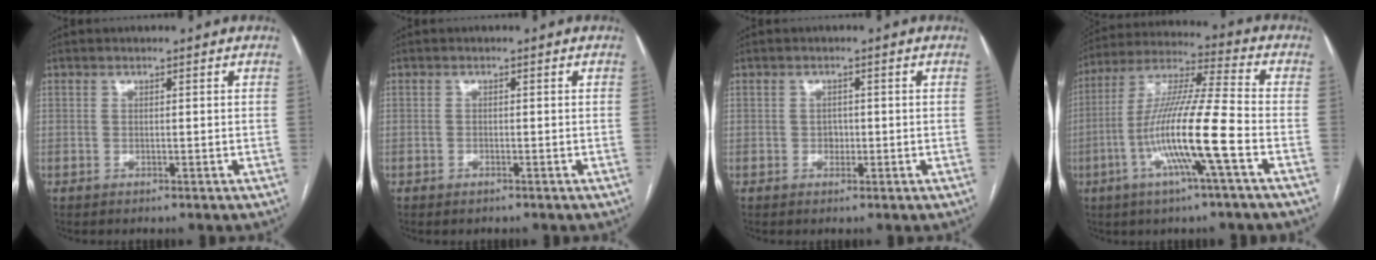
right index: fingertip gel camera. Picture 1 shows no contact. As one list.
[{"total": 0.6, "force": [-0.4, 0.3, 0.3], "torque": [-0.008, 0.000, -0.003]}, {"total": 1.3, "force": [-0.3, 1.0, 0.7], "torque": [-0.009, 0.004, -0.003]}, {"total": 15.3, "force": [-4.7, -0.4, 14.5], "torque": [-0.285, -0.003, -0.095]}]